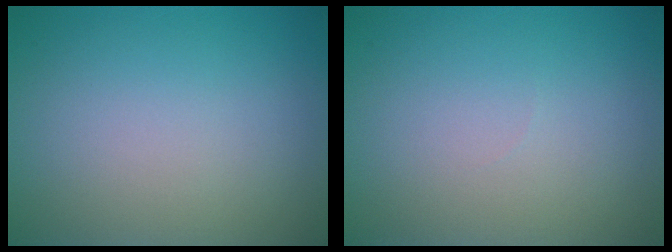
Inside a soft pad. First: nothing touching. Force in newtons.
{"total": 0.0}